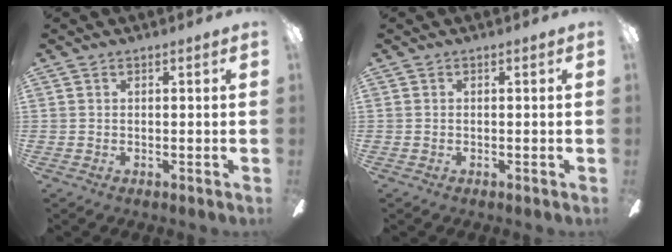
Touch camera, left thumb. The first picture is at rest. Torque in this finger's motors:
{"motor_torque": [-0.11, 0.07, -0.02, -0.05, 0.00]}